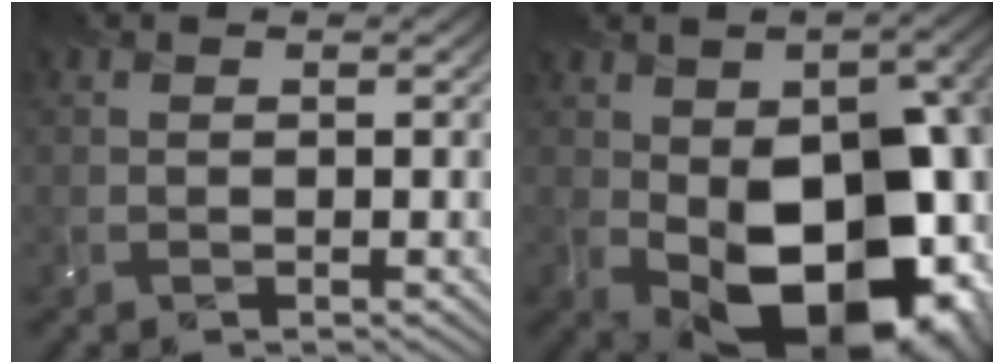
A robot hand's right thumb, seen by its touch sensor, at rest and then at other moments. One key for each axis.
{"total": 16.3, "fx": -4.2, "fy": 8.7, "fz": 13.1, "tx": -0.187, "ty": -0.037, "tz": -0.045}